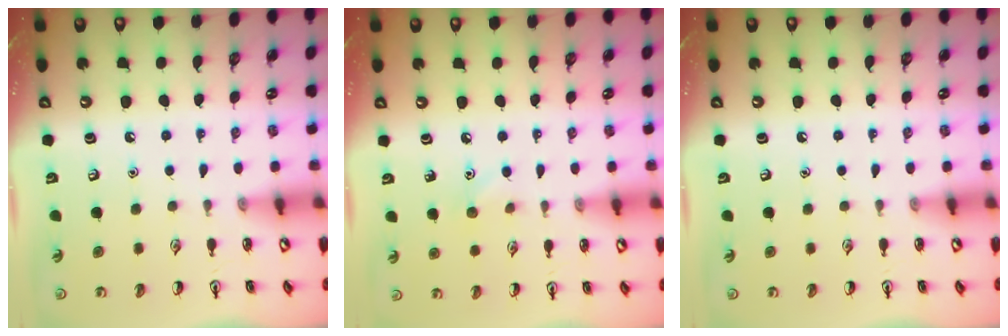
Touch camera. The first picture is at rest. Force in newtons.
{"total": 4.4, "press": 4.2, "slide": 1.4}
{"total": 0.0}